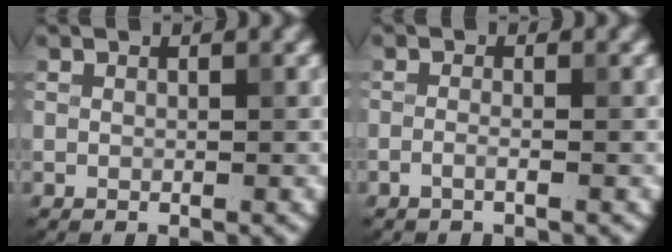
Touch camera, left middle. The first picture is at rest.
{"total": 1.1, "force": [-0.6, 0.3, 0.8], "torque": [-0.015, -0.002, -0.015]}